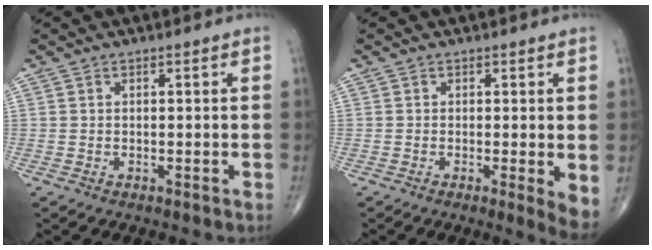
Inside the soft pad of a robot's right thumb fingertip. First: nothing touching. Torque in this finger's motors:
{"motor_torque": [-0.26, 0.21, 0.08, -0.12, 0.02]}